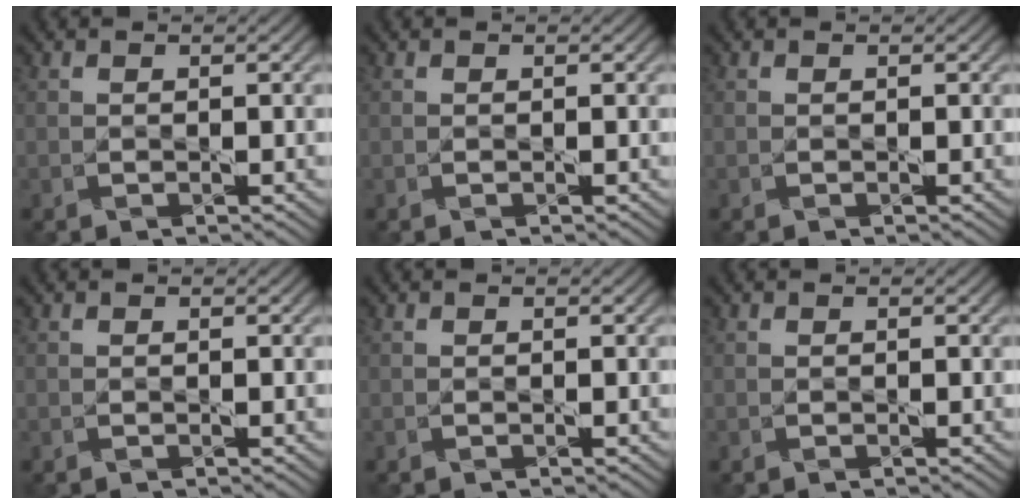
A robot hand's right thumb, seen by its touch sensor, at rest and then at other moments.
{"total": 0.0}
{"total": 0.0}
{"total": 0.0}
{"total": 0.0}
{"total": 0.0}